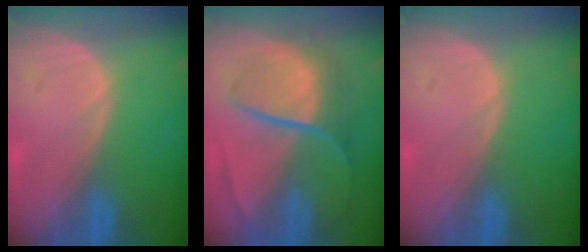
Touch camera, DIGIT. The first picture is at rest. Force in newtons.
{"total": 9.2, "press": 7.6, "slide": 5.1}
{"total": 0.0}